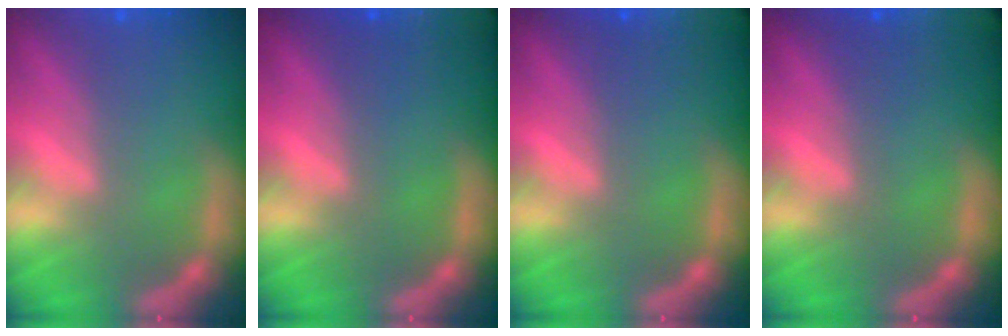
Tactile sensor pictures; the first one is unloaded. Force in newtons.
{"total": 9.0}
{"total": 8.0}
{"total": 7.0}